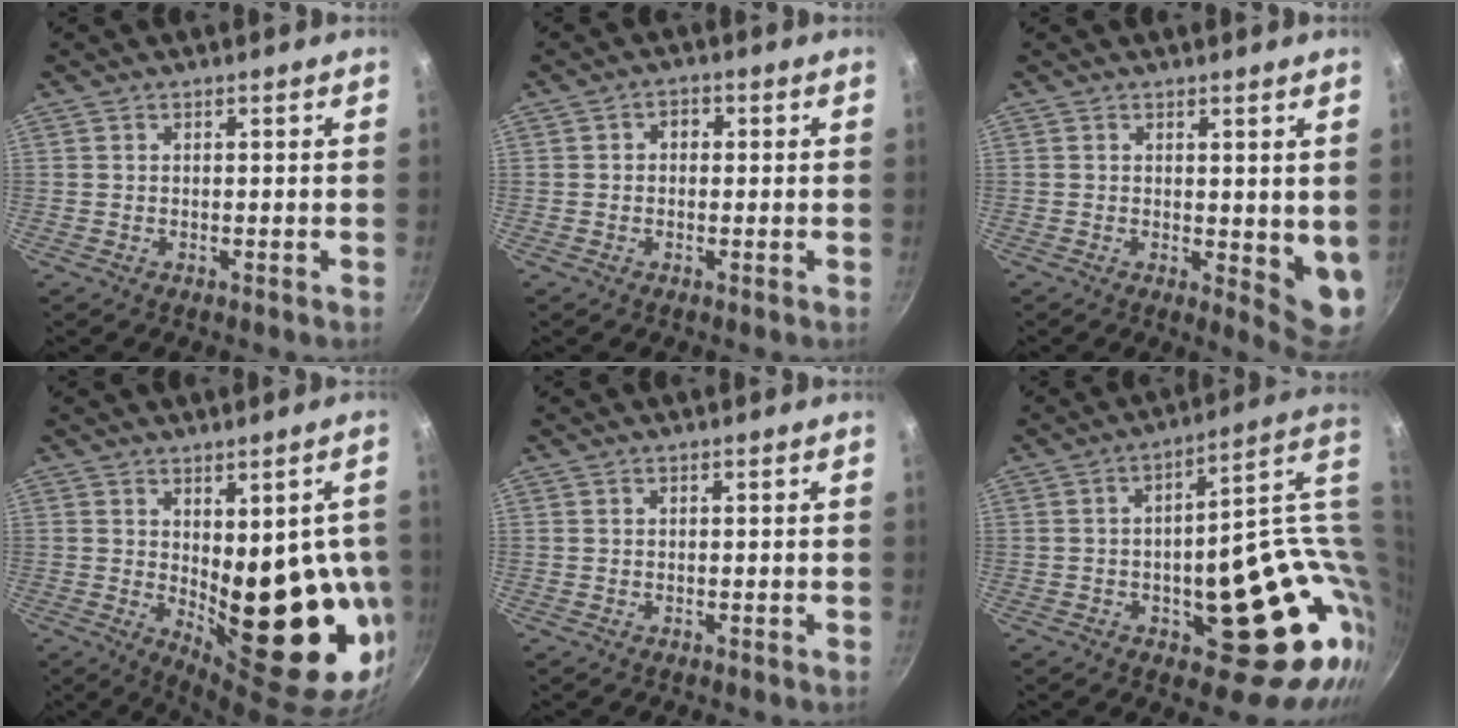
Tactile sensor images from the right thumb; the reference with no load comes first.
{"total": 2.3, "force": [0.2, 1.8, 1.3], "torque": [-0.011, 0.007, -0.001]}
{"total": 6.3, "force": [1.0, 2.7, 5.6], "torque": [-0.065, -0.021, 0.016]}
{"total": 19.8, "force": [-1.2, 8.4, 17.9], "torque": [-0.191, -0.031, 0.006]}
{"total": 0.0}
{"total": 24.7, "force": [2.8, 12.0, 21.4], "torque": [-0.228, 0.000, 0.065]}